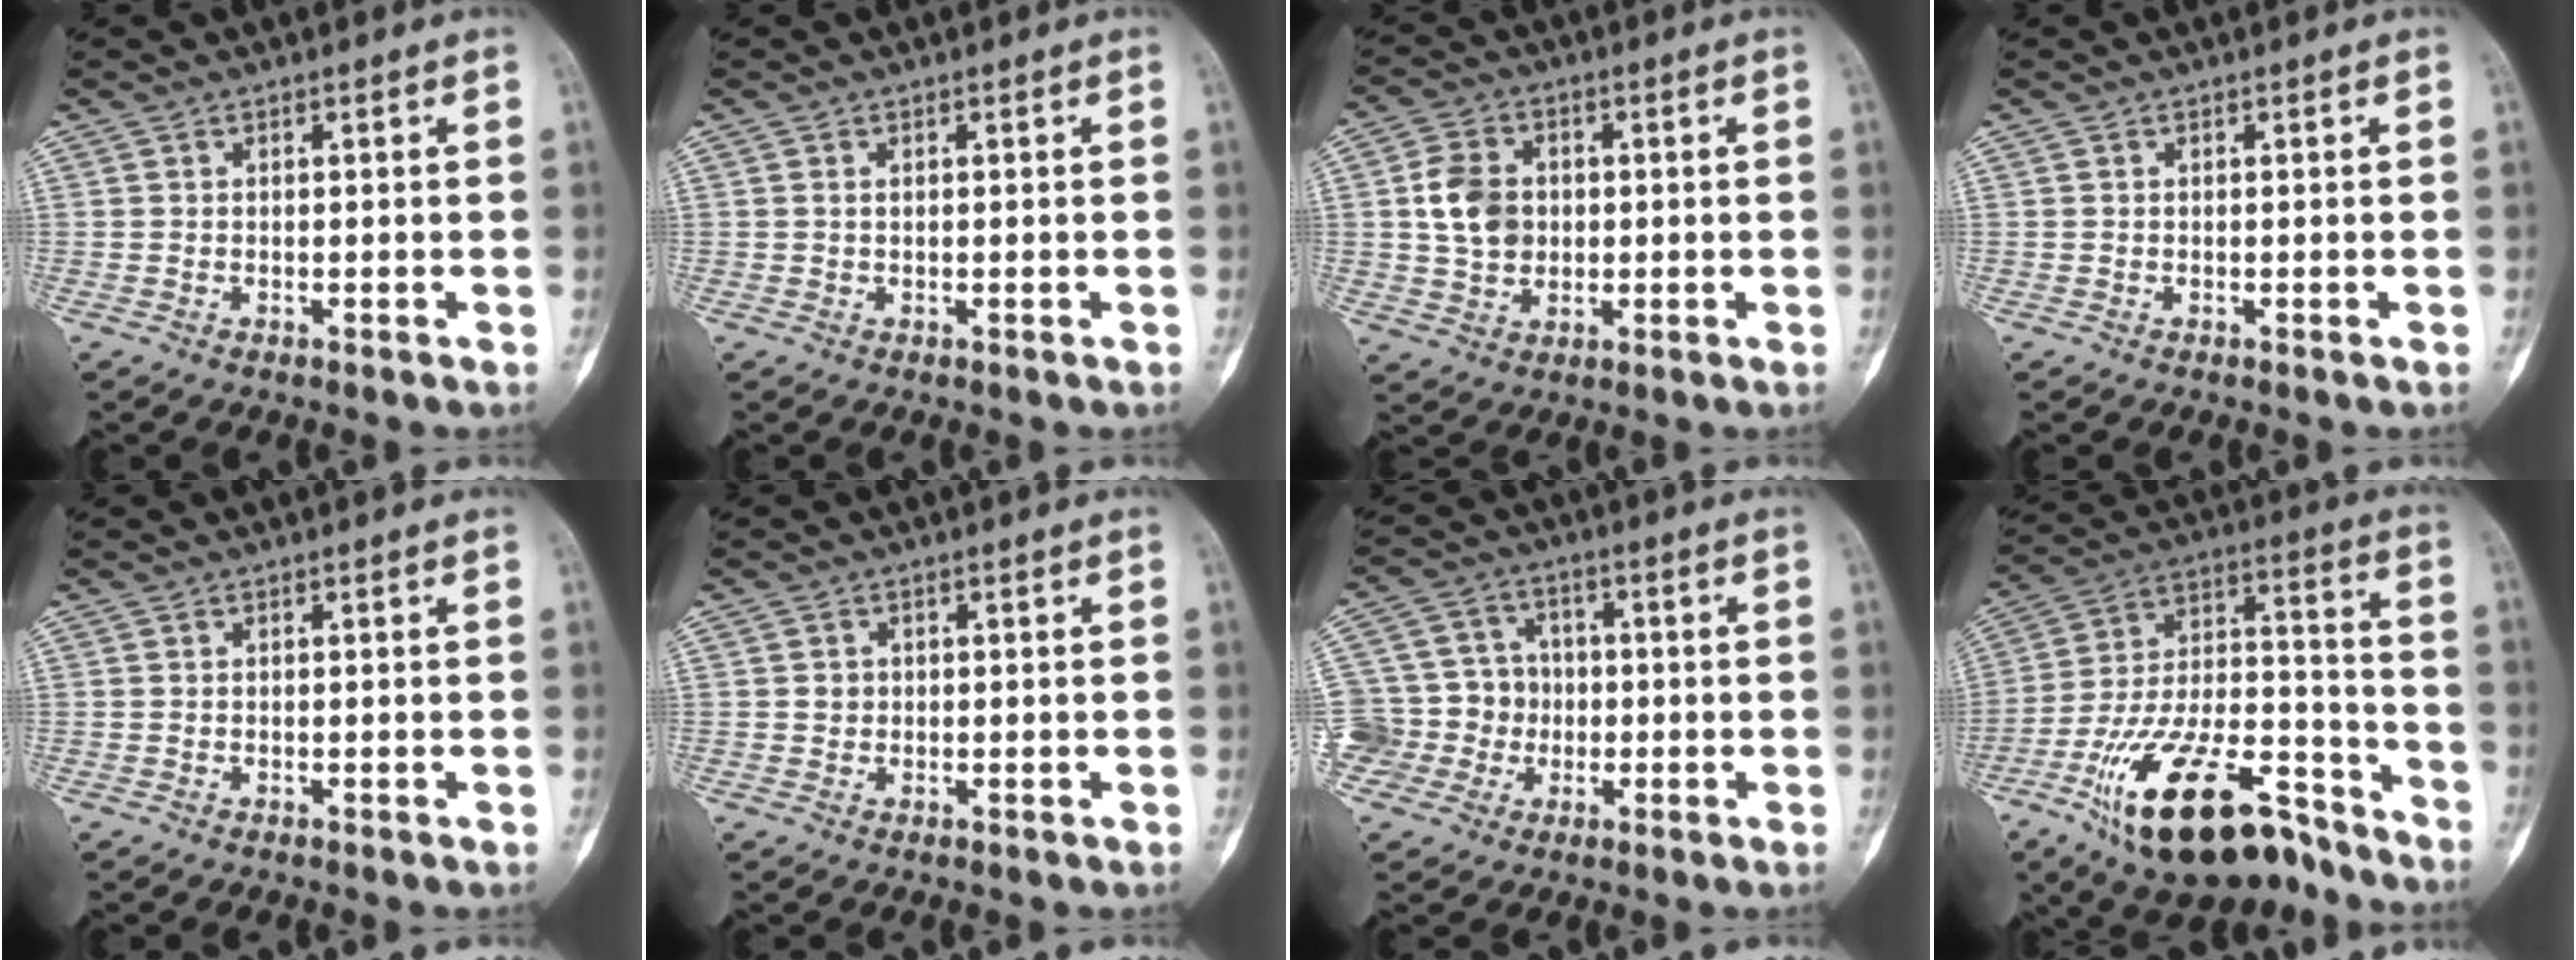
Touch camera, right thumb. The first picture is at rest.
{"total": 0.6, "force": [0.2, 0.4, 0.4], "torque": [-0.004, 0.002, 0.004]}
{"total": 8.8, "force": [0.7, 6.9, 5.3], "torque": [-0.075, 0.004, 0.012]}
{"total": 0.0}
{"total": 0.0}
{"total": 2.5, "force": [-0.1, 2.4, 0.3], "torque": [0.022, 0.009, -0.006]}
{"total": 12.1, "force": [-2.1, 11.4, 3.4], "torque": [-0.036, 0.031, -0.034]}
{"total": 25.1, "force": [-15.9, 10.7, 16.3], "torque": [-0.278, 0.082, -0.268]}